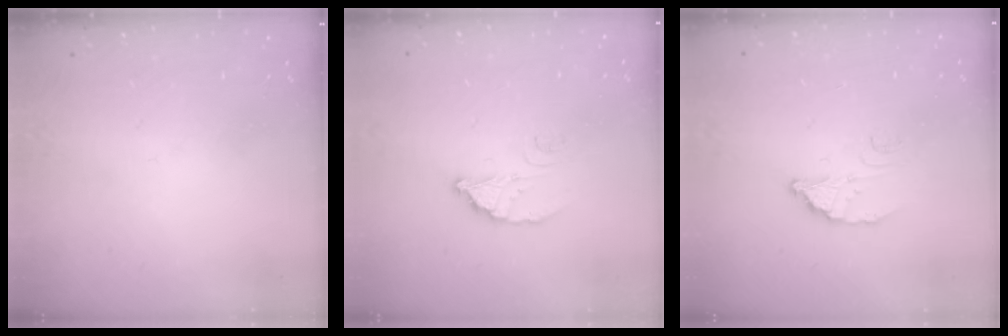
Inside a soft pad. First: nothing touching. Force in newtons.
{"total": 3.3, "press": 3.2, "slide": 0.3}
{"total": 2.8, "press": 2.8, "slide": 0.2}